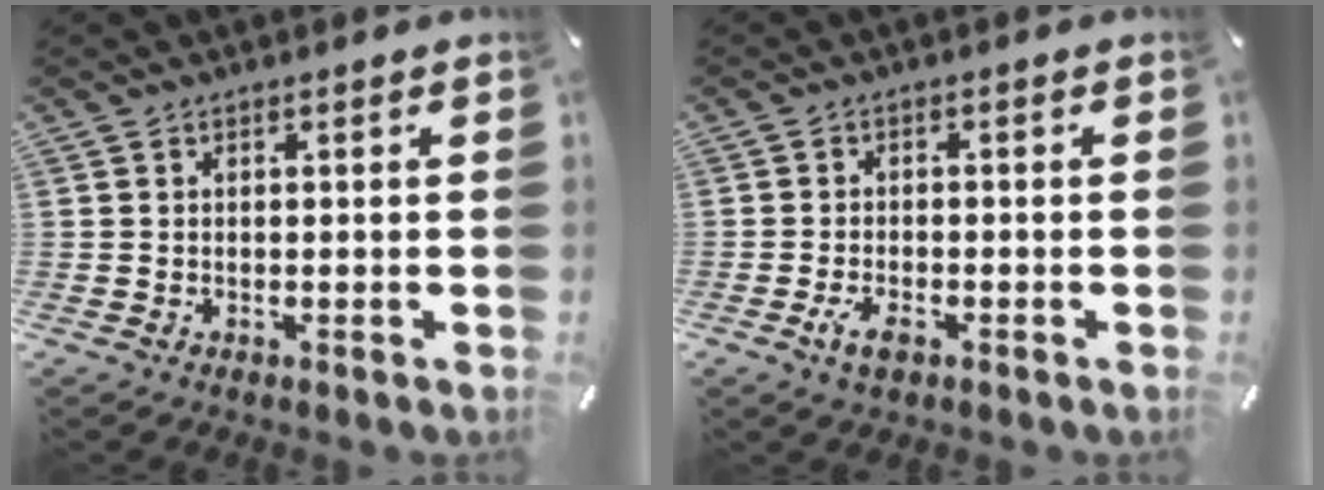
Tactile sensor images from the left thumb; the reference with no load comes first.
{"total": 3.5, "force": [-1.9, 1.6, 2.4], "torque": [-0.051, 0.004, -0.036]}